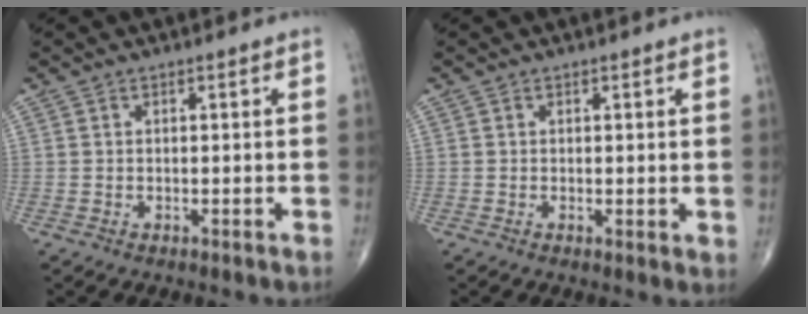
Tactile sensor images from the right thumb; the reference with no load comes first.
{"total": 1.3, "force": [0.2, 0.5, 1.2], "torque": [-0.019, -0.007, 0.001]}